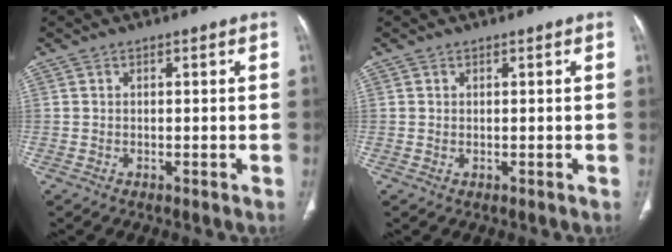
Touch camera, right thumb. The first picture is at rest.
{"total": 0.0}